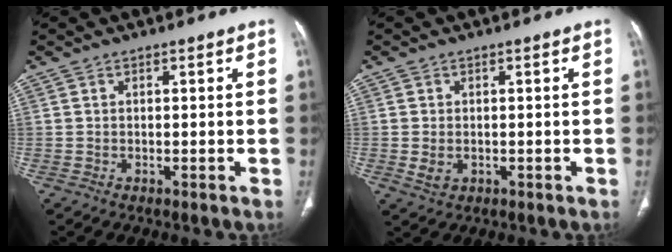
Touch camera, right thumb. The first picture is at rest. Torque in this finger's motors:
{"motor_torque": [-0.32, 0.15, -0.20, 0.12, 0.09]}